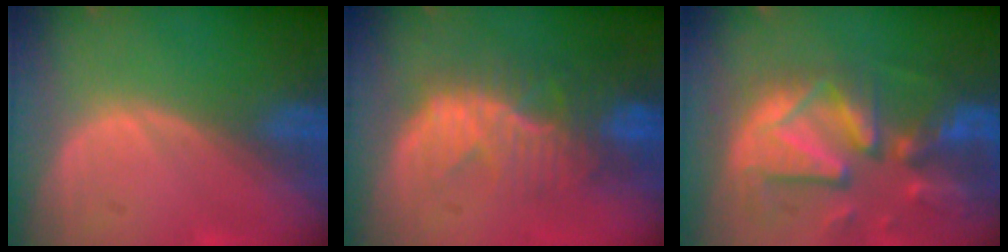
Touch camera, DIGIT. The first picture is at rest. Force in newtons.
{"total": 10.1, "press": 8.6, "slide": 5.2}
{"total": 12.9, "press": 11.3, "slide": 6.4}